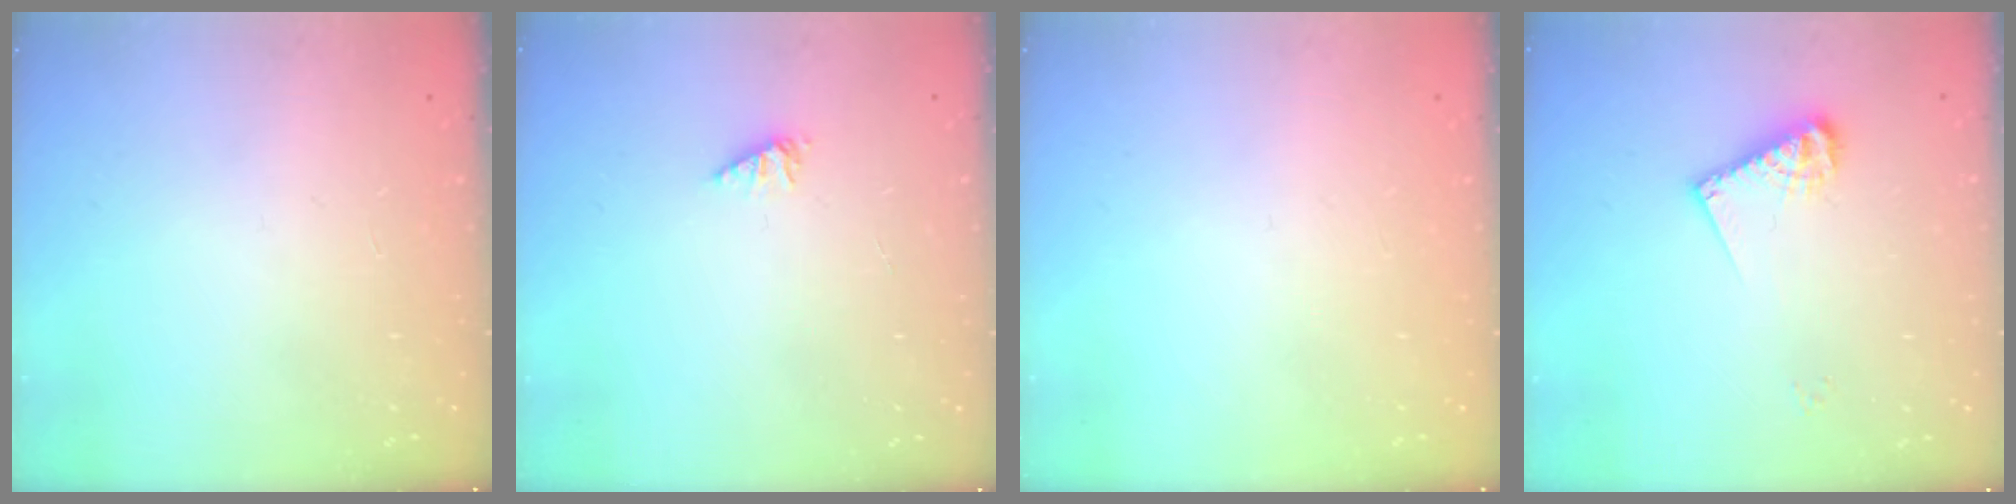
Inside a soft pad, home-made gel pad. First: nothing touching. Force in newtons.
{"total": 1.3, "press": 1.3, "slide": 0.1}
{"total": 0.0}
{"total": 7.9, "press": 7.9, "slide": 0.3}